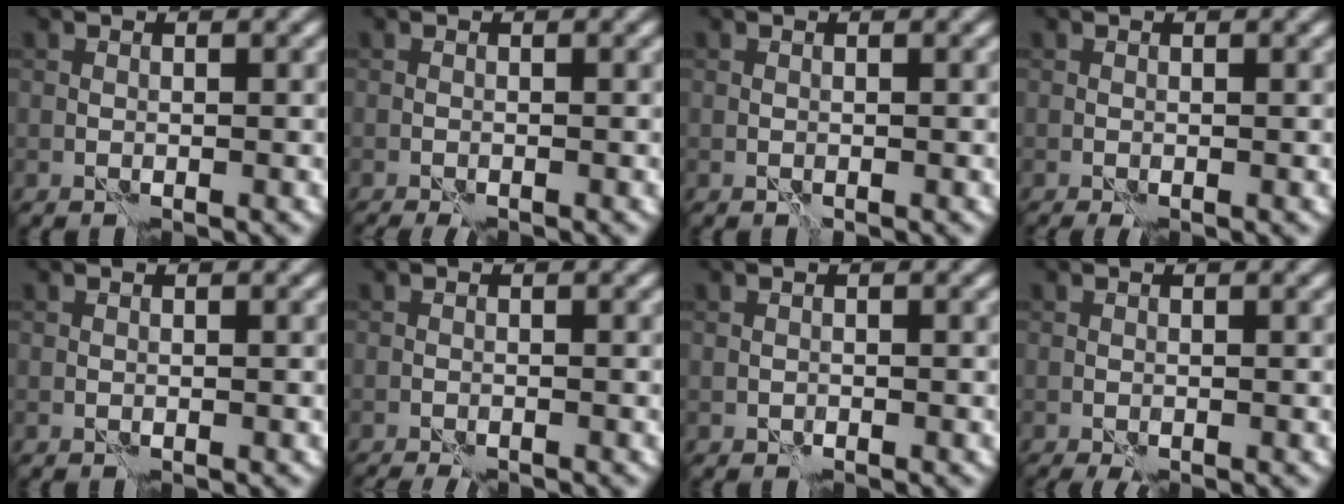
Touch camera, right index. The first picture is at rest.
{"total": 1.6, "force": [-1.4, 0.2, 0.9], "torque": [-0.017, -0.002, -0.021]}
{"total": 0.0}
{"total": 0.7, "force": [-0.4, 0.2, 0.6], "torque": [-0.013, -0.004, -0.006]}
{"total": 0.0}
{"total": 2.2, "force": [-1.9, 0.3, 1.1], "torque": [-0.028, -0.001, -0.032]}
{"total": 2.4, "force": [0.8, -1.5, -1.7], "torque": [0.036, 0.001, 0.008]}
{"total": 1.2, "force": [-0.9, 0.2, 0.8], "torque": [-0.015, -0.002, -0.012]}